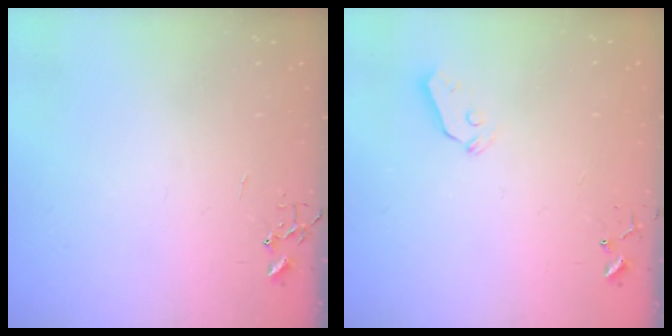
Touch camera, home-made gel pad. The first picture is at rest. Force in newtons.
{"total": 3.8, "press": 3.8, "slide": 0.3}